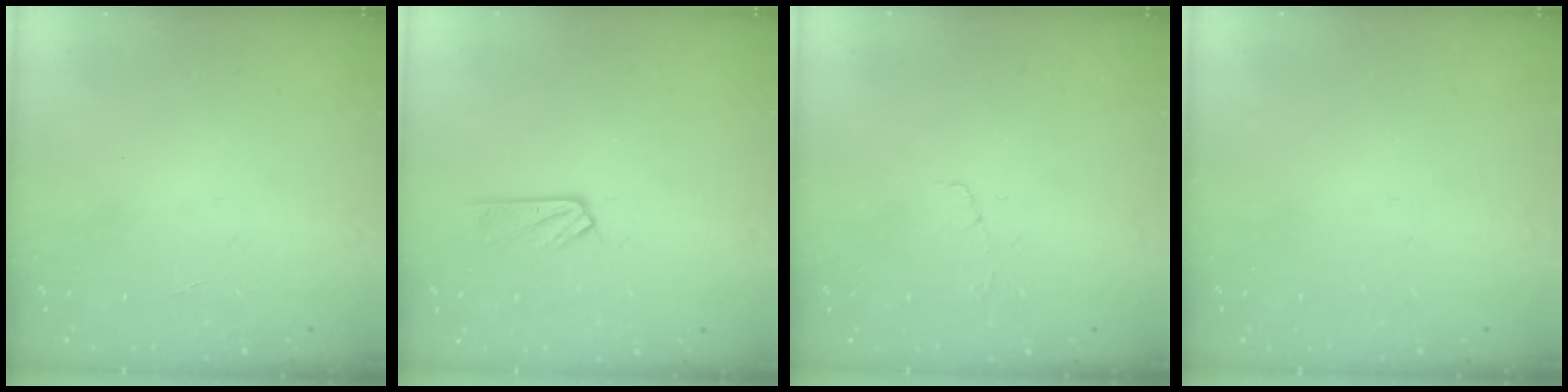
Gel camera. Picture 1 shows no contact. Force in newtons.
{"total": 4.3, "press": 4.3, "slide": 0.4}
{"total": 3.8, "press": 3.8, "slide": 0.3}
{"total": 0.0}